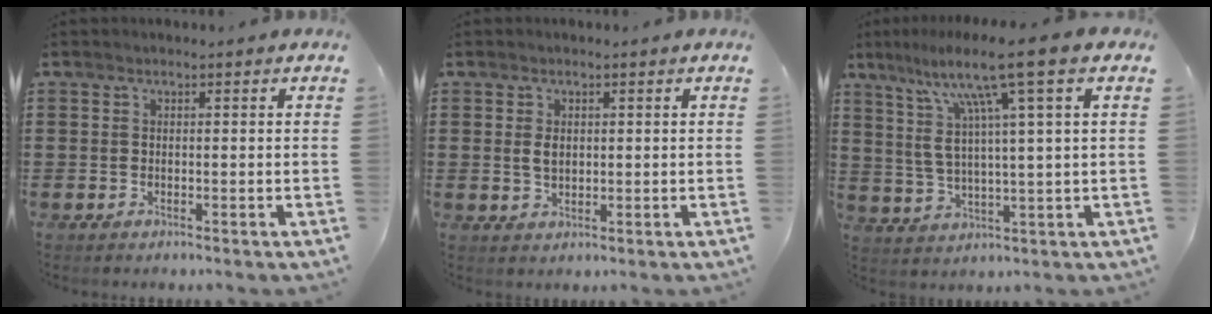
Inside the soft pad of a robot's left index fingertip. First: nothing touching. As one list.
[{"total": 2.2, "force": [0.4, 1.3, 1.7], "torque": [-0.045, 0.003, 0.005]}, {"total": 11.4, "force": [6.1, 0.1, 9.6], "torque": [-0.208, -0.015, 0.091]}]